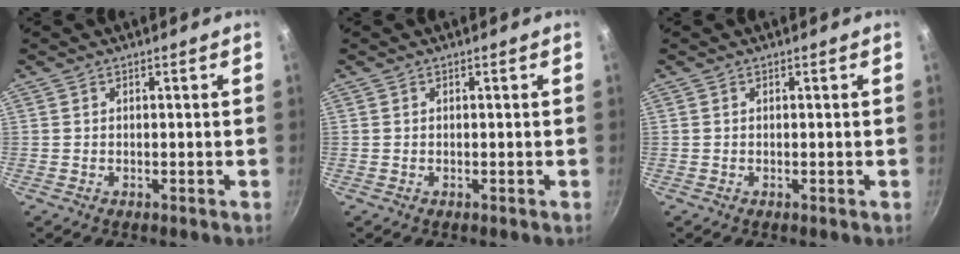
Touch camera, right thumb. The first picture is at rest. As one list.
[{"total": 0.0}, {"total": 0.0}]